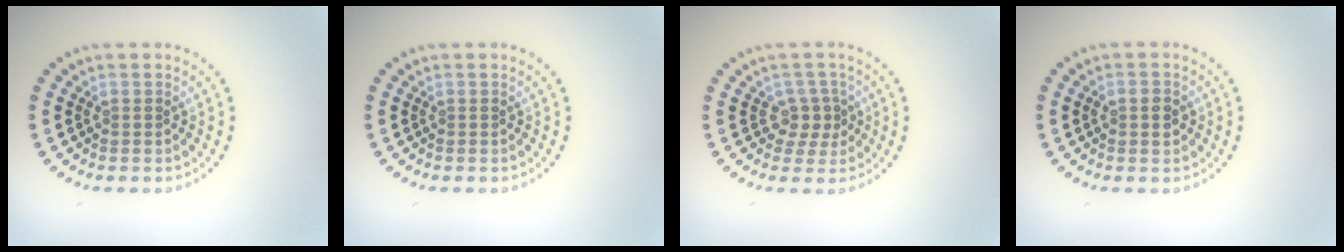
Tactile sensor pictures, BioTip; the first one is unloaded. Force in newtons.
{"total": 0.0}
{"total": 1.9, "press": 1.6, "slide": 1.1}
{"total": 1.6, "press": 1.6, "slide": 0.2}